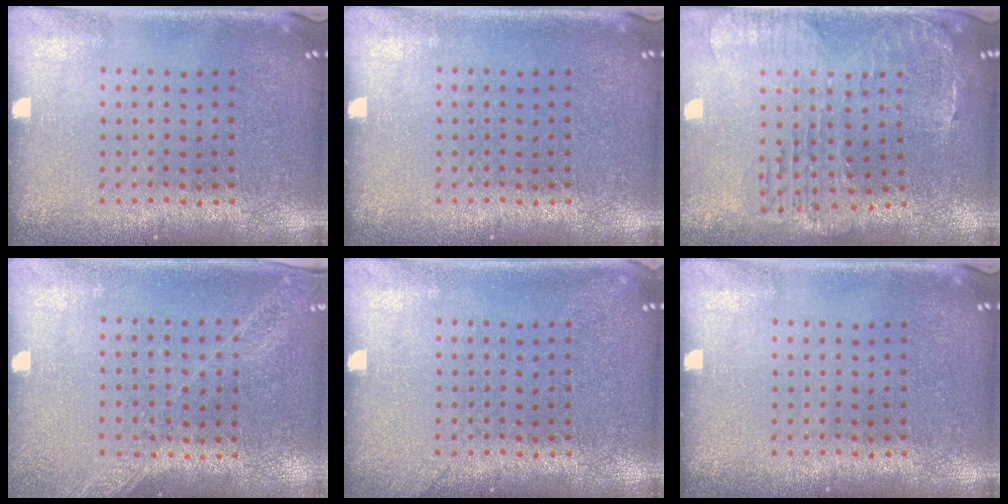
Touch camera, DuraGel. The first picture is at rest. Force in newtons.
{"total": 0.0}
{"total": 1.6, "press": 1.5, "slide": 0.5}
{"total": 1.2, "press": 1.2, "slide": 0.2}
{"total": 1.0, "press": 0.9, "slide": 0.3}
{"total": 0.0}